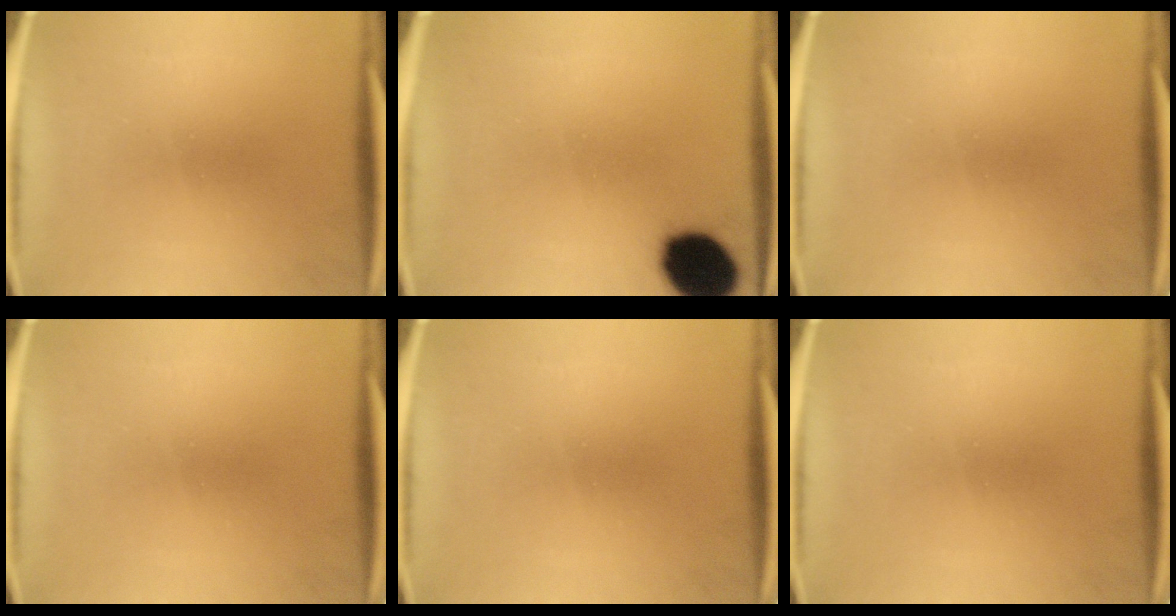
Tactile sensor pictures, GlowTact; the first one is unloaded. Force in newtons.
{"total": 14.4}
{"total": 0.0}
{"total": 0.0}
{"total": 0.0}
{"total": 0.0}